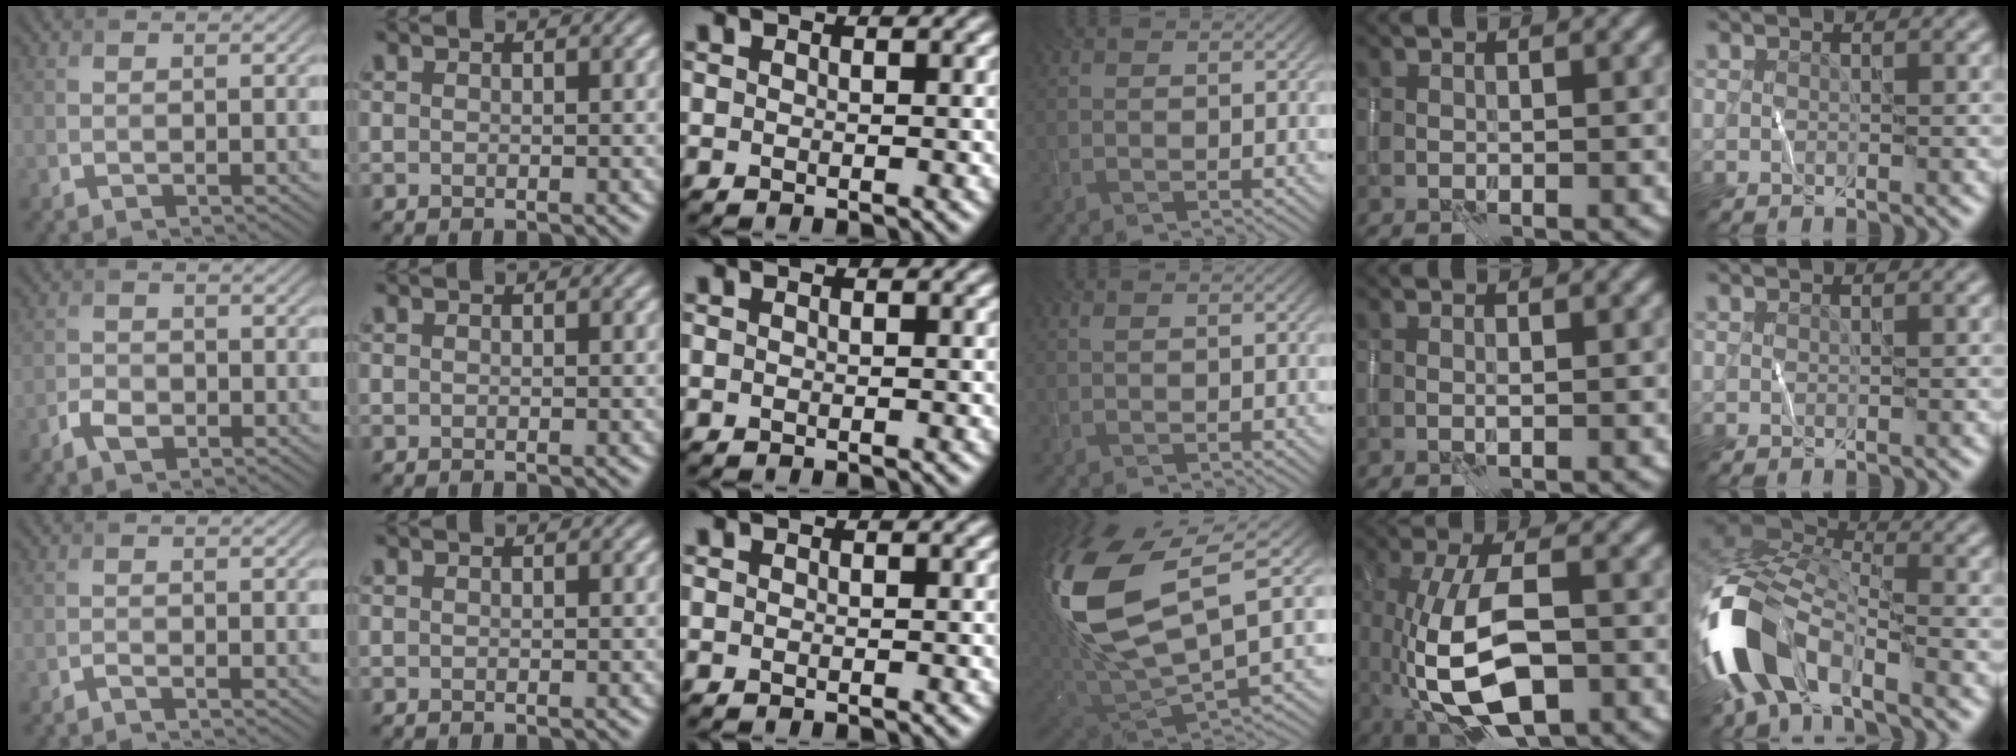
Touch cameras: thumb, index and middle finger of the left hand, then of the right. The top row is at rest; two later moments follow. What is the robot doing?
{"motion": "wipe", "object": "whiteboard"}